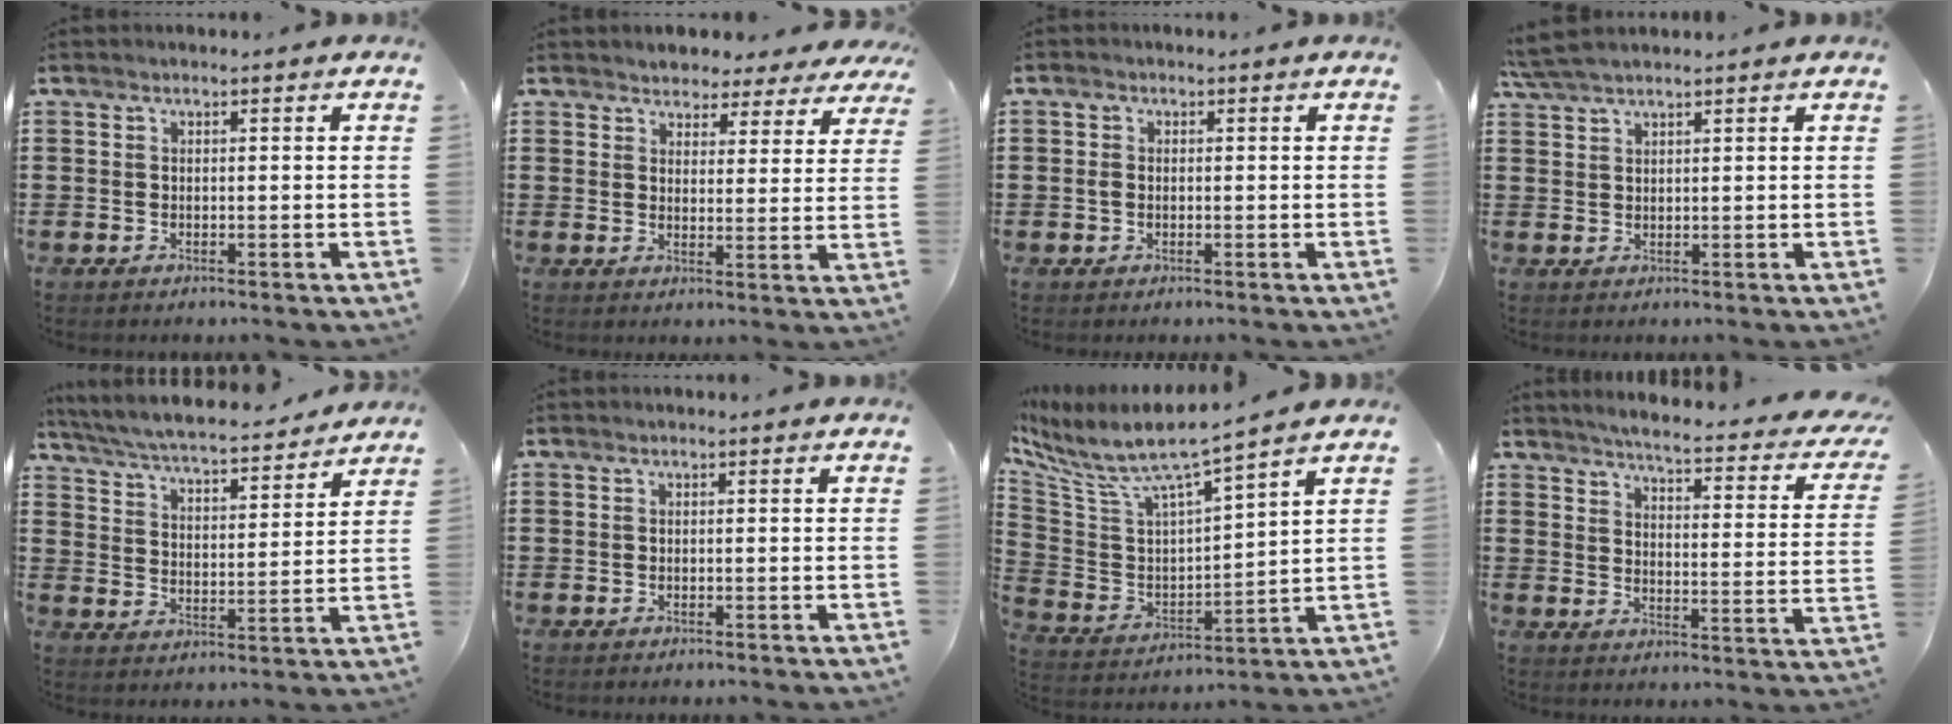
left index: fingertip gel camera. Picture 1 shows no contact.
{"total": 3.5, "force": [3.3, 1.2, -0.1], "torque": [-0.019, -0.011, 0.057]}
{"total": 1.4, "force": [-0.1, 1.2, 0.6], "torque": [-0.015, 0.007, -0.003]}
{"total": 3.5, "force": [3.1, 0.3, 1.7], "torque": [-0.041, 0.001, 0.059]}
{"total": 5.4, "force": [5.1, 0.0, 1.7], "torque": [-0.058, -0.037, 0.082]}
{"total": 0.0}
{"total": 7.3, "force": [6.2, 0.9, 3.8], "torque": [-0.104, -0.050, 0.099]}
{"total": 3.8, "force": [3.3, -0.6, 1.9], "torque": [-0.048, -0.036, 0.044]}